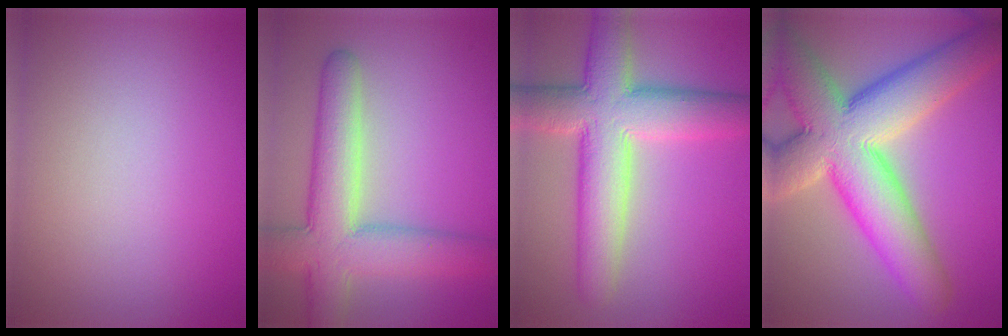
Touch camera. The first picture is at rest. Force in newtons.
{"total": 8.1, "press": 8.1, "slide": 0.7}
{"total": 9.3, "press": 9.3, "slide": 0.7}
{"total": 13.1, "press": 13.1, "slide": 0.8}